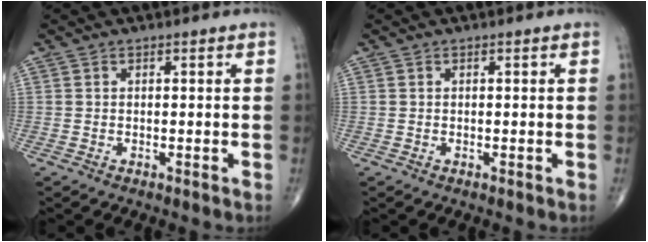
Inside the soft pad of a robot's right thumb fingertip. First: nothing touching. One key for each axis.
{"total": 0.0}